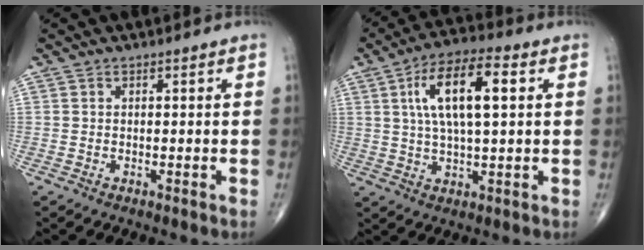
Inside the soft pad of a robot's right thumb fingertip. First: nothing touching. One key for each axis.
{"total": 13.2, "fx": 3.4, "fy": 4.7, "fz": 11.8, "tx": -0.211, "ty": 0.010, "tz": 0.054}